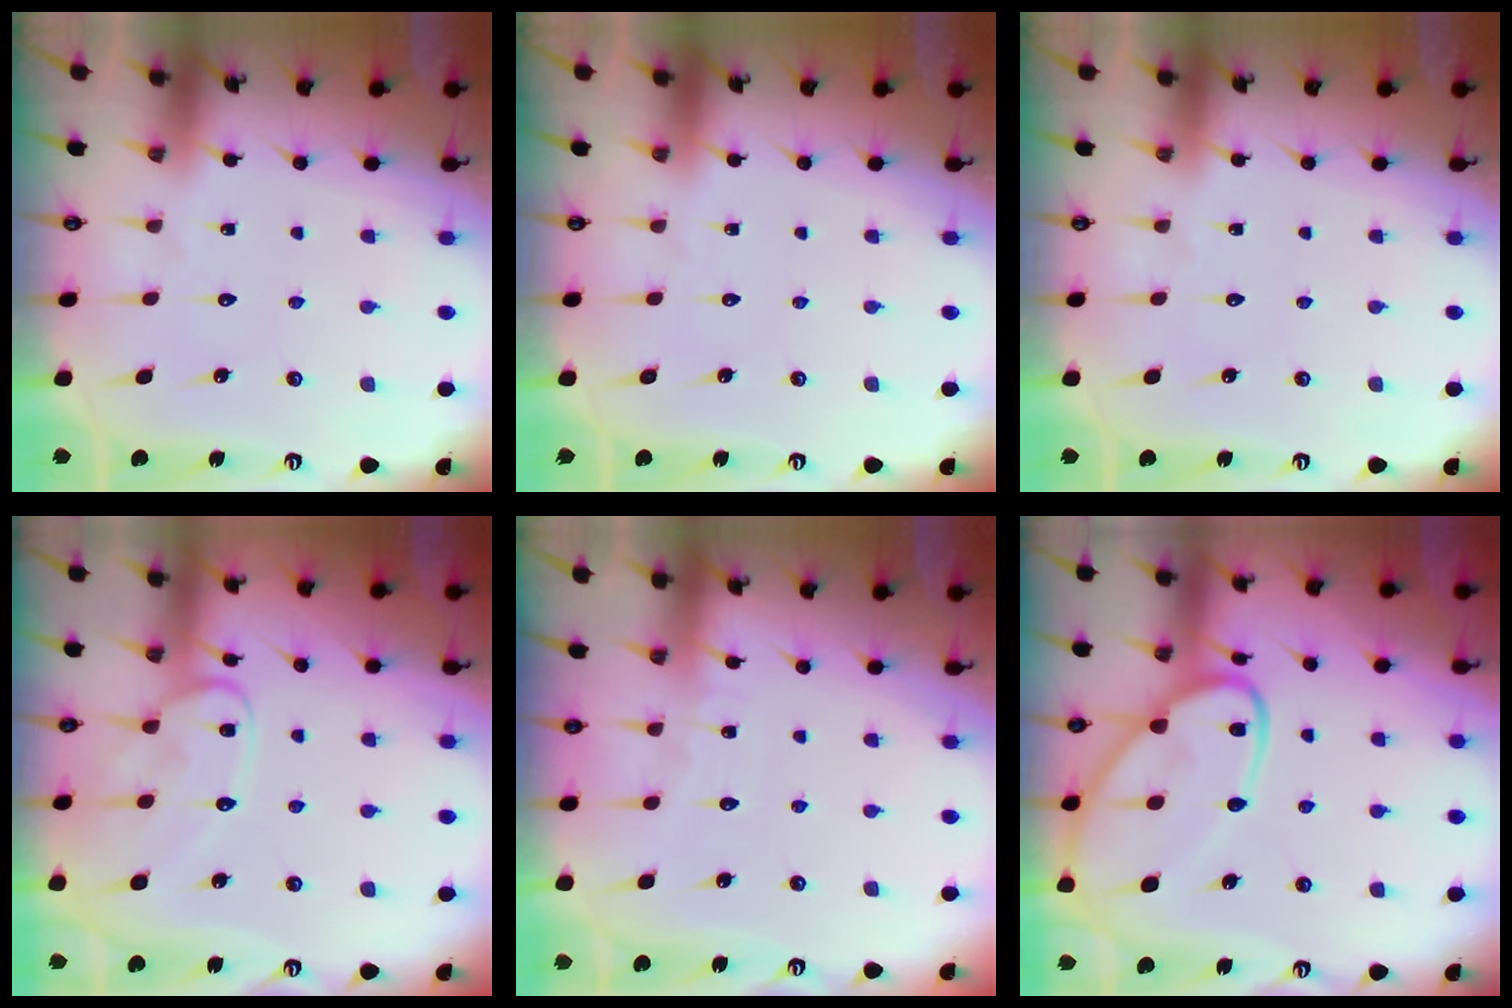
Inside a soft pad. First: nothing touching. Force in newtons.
{"total": 0.0}
{"total": 0.0}
{"total": 12.0, "press": 12.0, "slide": 0.7}
{"total": 4.4, "press": 4.4, "slide": 0.5}
{"total": 15.3, "press": 15.2, "slide": 1.2}